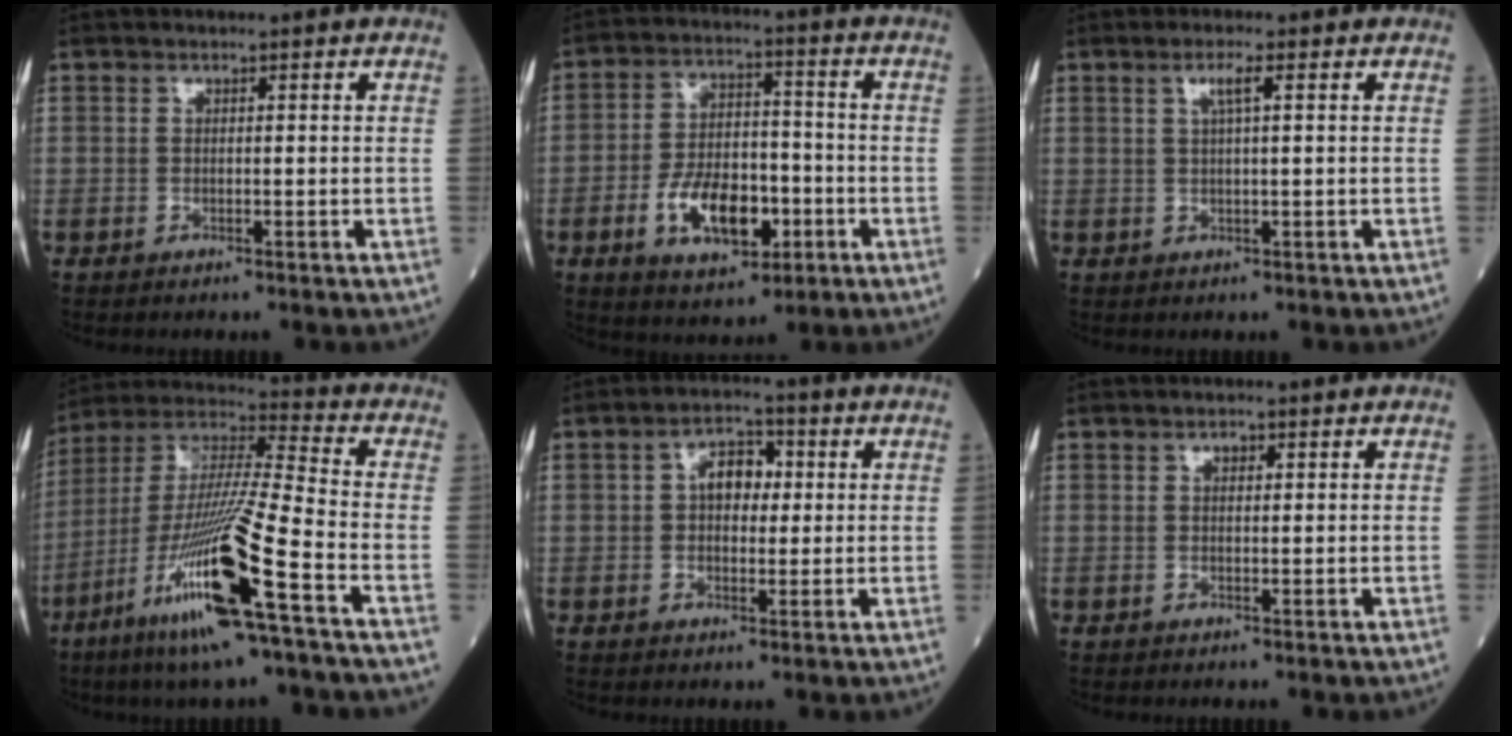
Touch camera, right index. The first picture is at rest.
{"total": 11.2, "force": [-4.0, 5.6, 8.8], "torque": [-0.166, 0.007, -0.065]}
{"total": 2.4, "force": [0.9, -0.1, 2.2], "torque": [-0.045, 0.005, 0.017]}
{"total": 19.3, "force": [-8.7, -0.4, 17.3], "torque": [-0.370, -0.040, -0.171]}
{"total": 5.2, "force": [0.8, 3.1, 4.1], "torque": [-0.071, 0.018, 0.012]}
{"total": 1.1, "force": [0.5, 0.6, 0.7], "torque": [-0.011, 0.001, 0.007]}